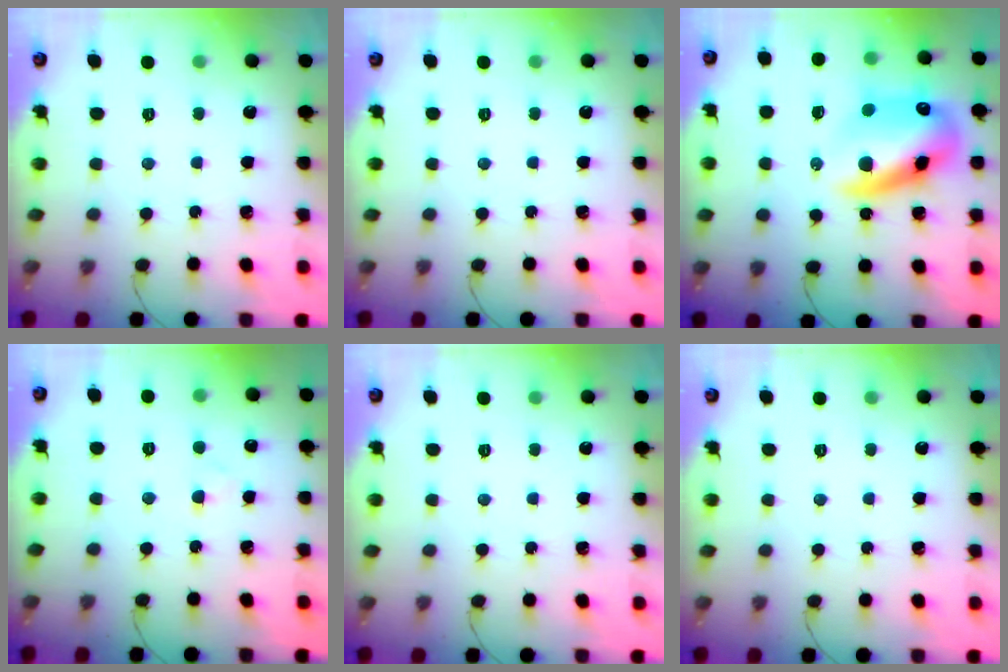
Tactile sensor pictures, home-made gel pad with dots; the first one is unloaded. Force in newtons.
{"total": 0.0}
{"total": 16.2, "press": 15.6, "slide": 4.4}
{"total": 1.5, "press": 1.3, "slide": 0.8}
{"total": 0.0}
{"total": 0.0}